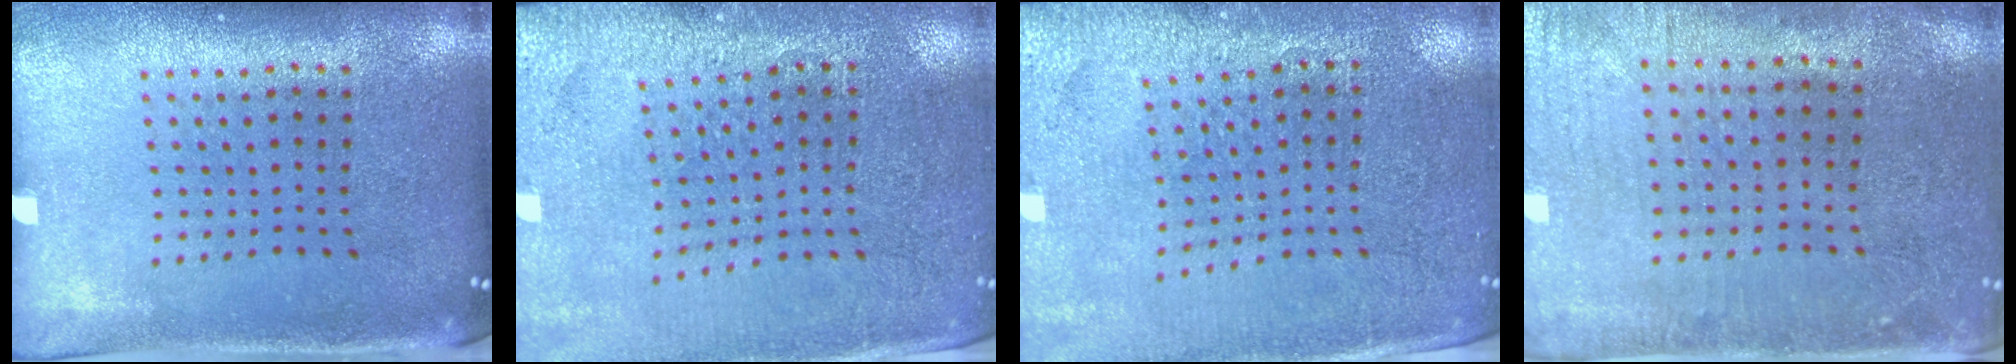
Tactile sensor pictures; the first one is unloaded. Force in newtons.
{"total": 2.8, "press": 2.8, "slide": 0.2}
{"total": 2.8, "press": 2.8, "slide": 0.5}
{"total": 0.5, "press": 0.3, "slide": 0.5}